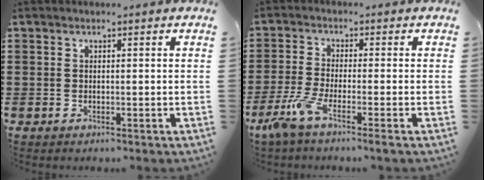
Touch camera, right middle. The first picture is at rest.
{"total": 5.2, "force": [-3.3, 0.6, 4.0], "torque": [-0.101, -0.021, -0.066]}